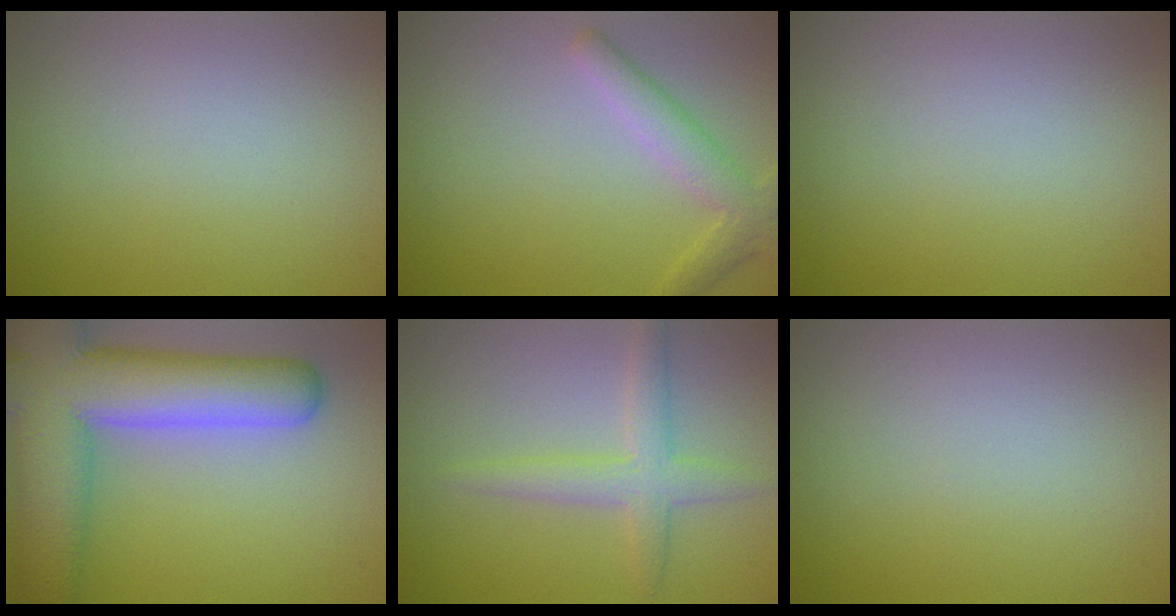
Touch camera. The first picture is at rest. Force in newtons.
{"total": 2.1, "press": 2.1, "slide": 0.3}
{"total": 0.0}
{"total": 12.8, "press": 12.8, "slide": 0.9}
{"total": 2.9, "press": 2.9, "slide": 0.1}
{"total": 0.0}